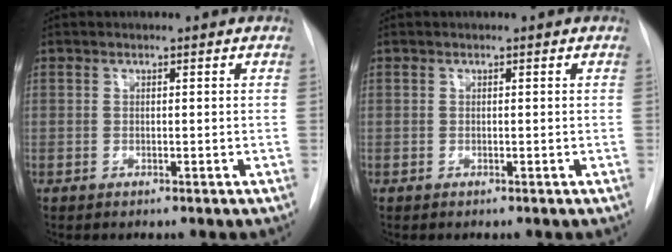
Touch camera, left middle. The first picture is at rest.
{"total": 0.0}